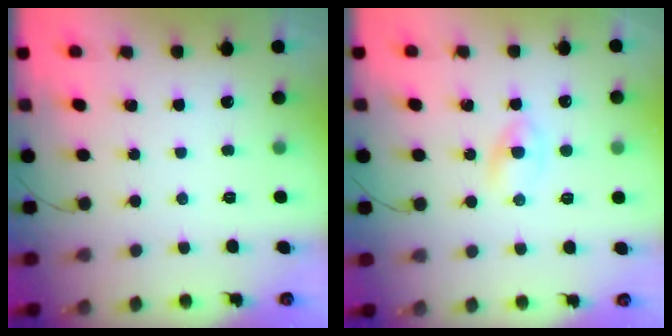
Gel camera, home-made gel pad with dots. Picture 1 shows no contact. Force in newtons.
{"total": 1.9, "press": 1.7, "slide": 0.8}